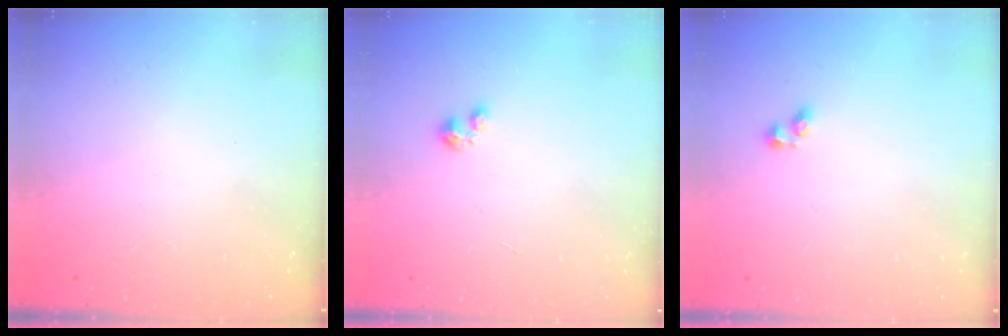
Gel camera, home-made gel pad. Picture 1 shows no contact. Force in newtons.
{"total": 2.5, "press": 2.4, "slide": 0.4}
{"total": 2.9, "press": 2.6, "slide": 1.3}